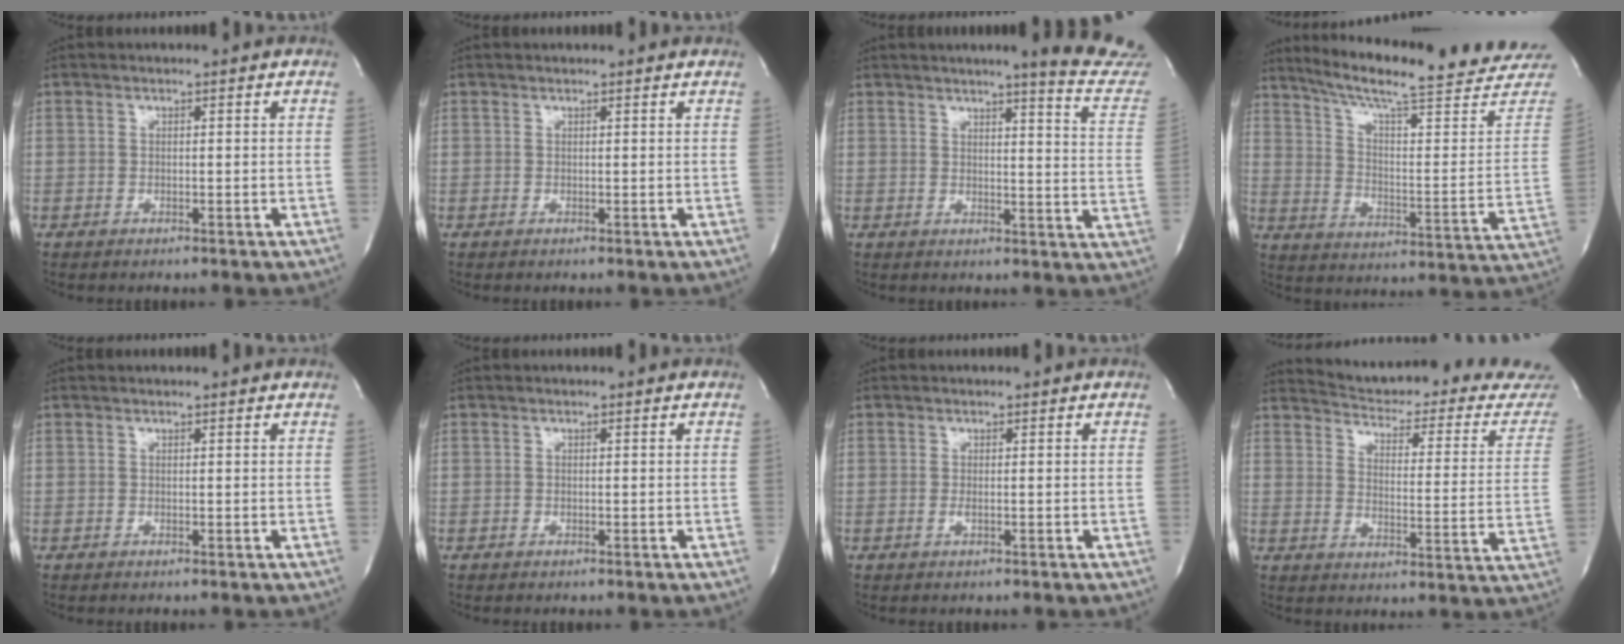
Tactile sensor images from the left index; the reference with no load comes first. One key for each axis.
{"total": 1.4, "fx": 1.3, "fy": 0.2, "fz": 0.2, "tx": -0.011, "ty": 0.008, "tz": 0.007}
{"total": 12.2, "fx": 11.2, "fy": -0.7, "fz": 4.8, "tx": -0.048, "ty": -0.092, "tz": 0.104}
{"total": 25.5, "fx": 22.8, "fy": 1.0, "fz": 11.3, "tx": -0.173, "ty": -0.084, "tz": 0.296}
{"total": 0.9, "fx": 0.9, "fy": 0.2, "fz": 0.1, "tx": -0.010, "ty": 0.005, "tz": 0.003}
{"total": 0.8, "fx": -0.8, "fy": 0.1, "fz": -0.1, "tx": 0.004, "ty": -0.004, "tz": -0.012}
{"total": 0.9, "fx": -0.8, "fy": 0.0, "fz": 0.5, "tx": -0.013, "ty": -0.007, "tz": -0.012}
{"total": 23.5, "fx": 22.3, "fy": 3.0, "fz": 6.6, "tx": -0.084, "ty": -0.105, "tz": 0.256}